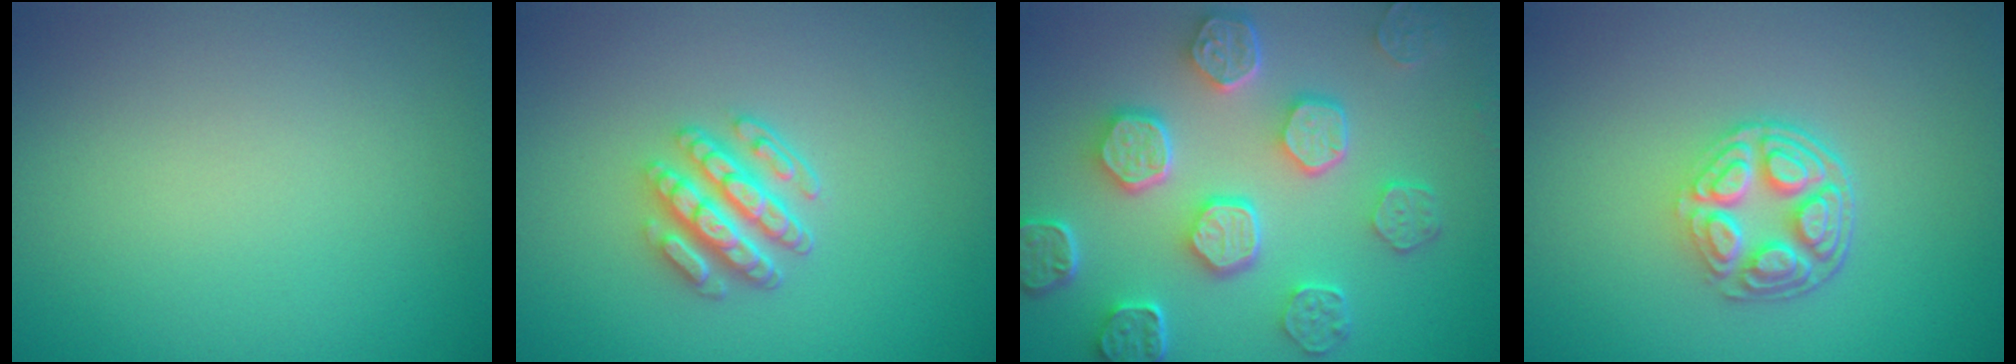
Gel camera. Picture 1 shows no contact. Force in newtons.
{"total": 4.0, "press": 3.3, "slide": 2.3}
{"total": 7.6, "press": 5.8, "slide": 4.9}
{"total": 4.9, "press": 3.6, "slide": 3.4}